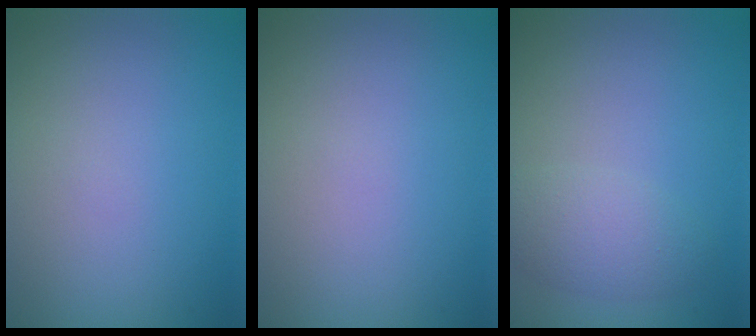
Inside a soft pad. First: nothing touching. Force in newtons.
{"total": 0.0}
{"total": 2.9, "press": 2.9, "slide": 0.1}